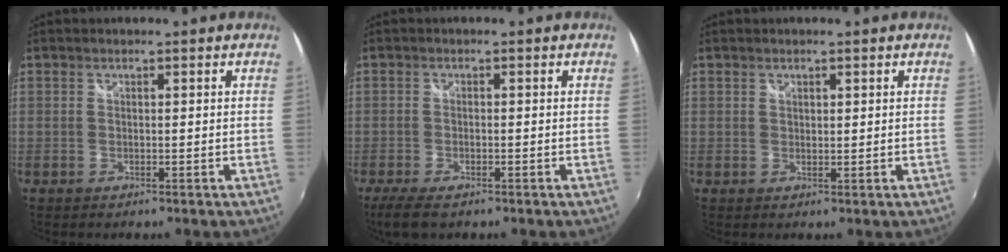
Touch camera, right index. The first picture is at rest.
{"total": 5.1, "force": [-3.5, 1.8, 3.3], "torque": [-0.077, -0.019, -0.061]}
{"total": 0.9, "force": [0.7, 0.5, 0.3], "torque": [0.000, 0.000, 0.011]}